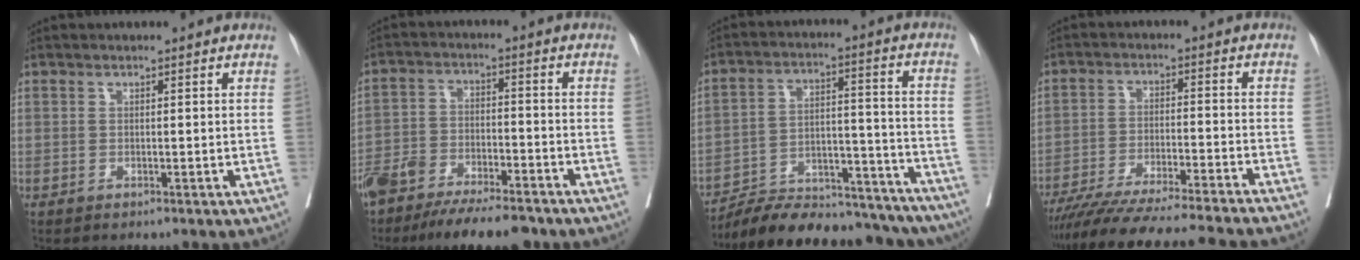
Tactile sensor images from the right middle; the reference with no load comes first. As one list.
[{"total": 15.4, "force": [-12.6, 3.9, 7.8], "torque": [-0.138, -0.012, -0.204]}, {"total": 26.5, "force": [-24.0, 6.0, 9.5], "torque": [-0.117, 0.008, -0.343]}, {"total": 21.2, "force": [-19.0, -1.0, 9.2], "torque": [-0.127, -0.050, -0.281]}]